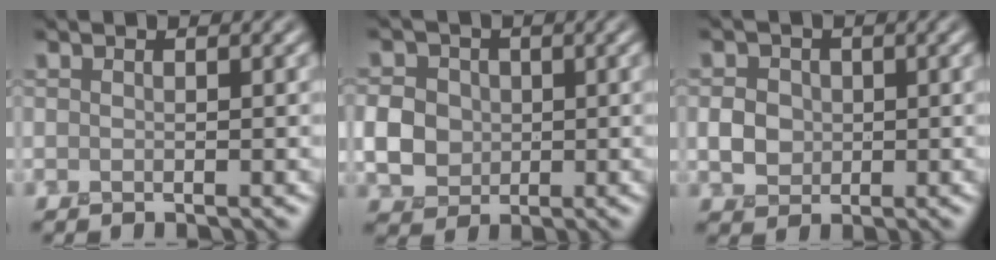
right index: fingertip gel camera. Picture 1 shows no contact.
{"total": 4.0, "force": [-0.1, 3.6, 1.9], "torque": [-0.040, 0.003, -0.004]}
{"total": 2.4, "force": [-0.1, 2.2, 1.1], "torque": [-0.020, 0.000, -0.001]}